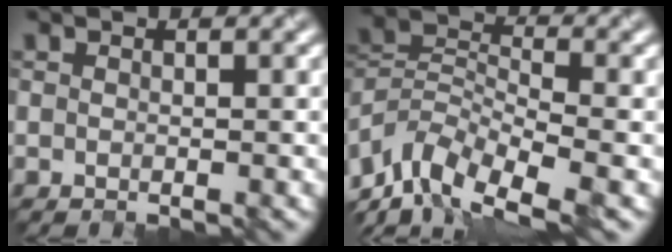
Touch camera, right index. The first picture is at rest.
{"total": 8.2, "force": [-5.9, 3.4, 4.7], "torque": [-0.084, -0.009, -0.123]}